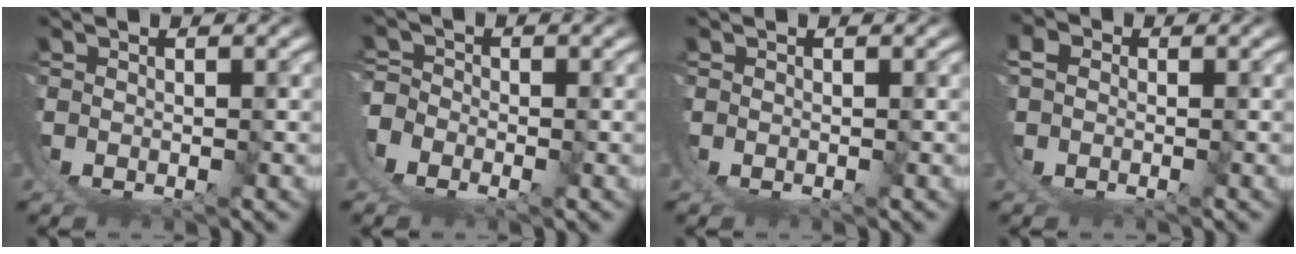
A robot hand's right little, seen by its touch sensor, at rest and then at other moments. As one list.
[{"total": 5.2, "force": [-1.2, 4.8, 1.6], "torque": [-0.039, -0.010, -0.029]}, {"total": 0.0}, {"total": 2.9, "force": [-0.5, 2.8, 0.7], "torque": [-0.020, -0.002, -0.018]}]